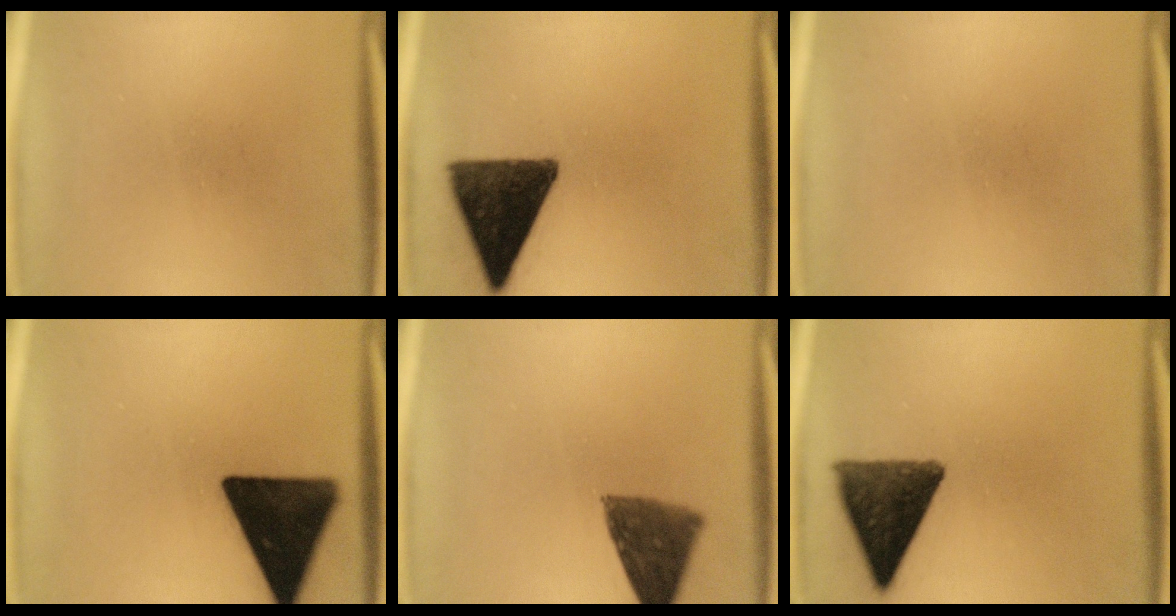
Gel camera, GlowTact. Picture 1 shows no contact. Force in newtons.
{"total": 14.0}
{"total": 0.0}
{"total": 18.0}
{"total": 9.8}
{"total": 12.1}